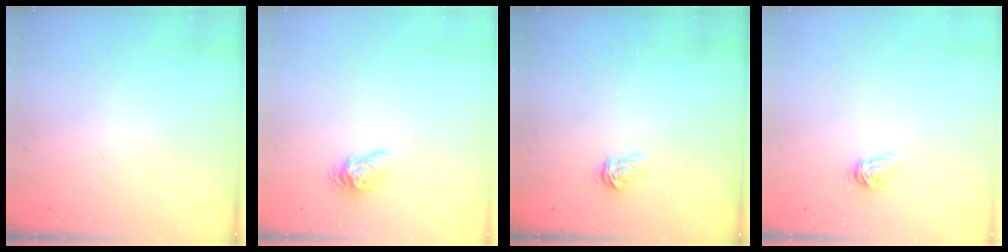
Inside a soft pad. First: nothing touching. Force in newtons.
{"total": 6.6, "press": 6.6, "slide": 0.6}
{"total": 3.1, "press": 3.1, "slide": 0.3}
{"total": 5.1, "press": 5.1, "slide": 0.5}